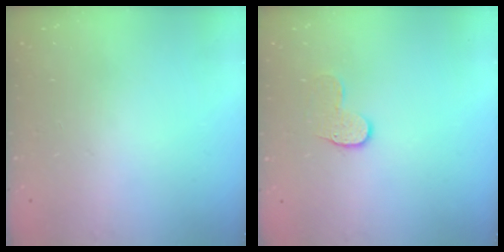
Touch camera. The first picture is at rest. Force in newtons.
{"total": 6.6, "press": 6.6, "slide": 0.6}